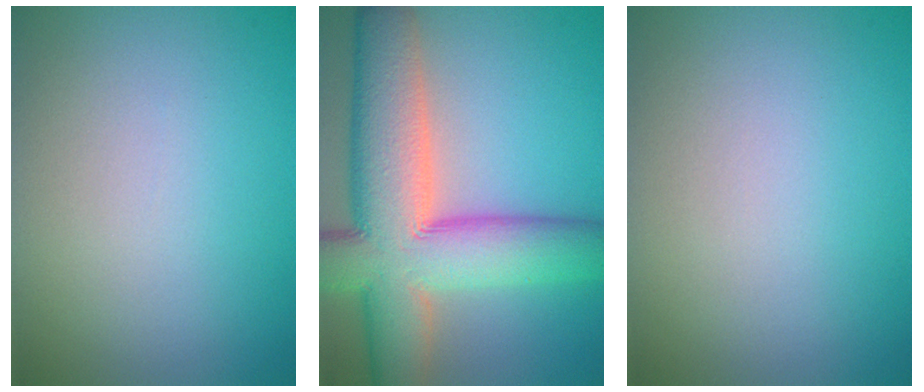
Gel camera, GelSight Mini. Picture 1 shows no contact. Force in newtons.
{"total": 13.3, "press": 13.2, "slide": 0.7}
{"total": 0.0}